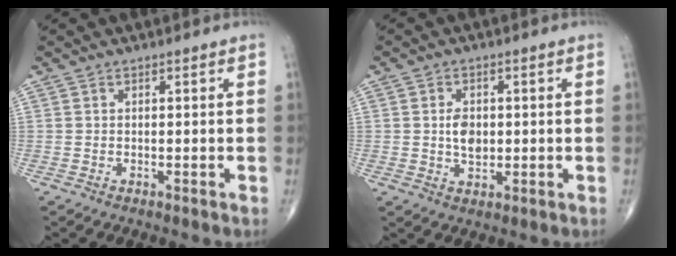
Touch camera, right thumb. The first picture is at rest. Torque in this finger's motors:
{"motor_torque": [1.00, 0.76, 0.38, -0.10, 0.01]}